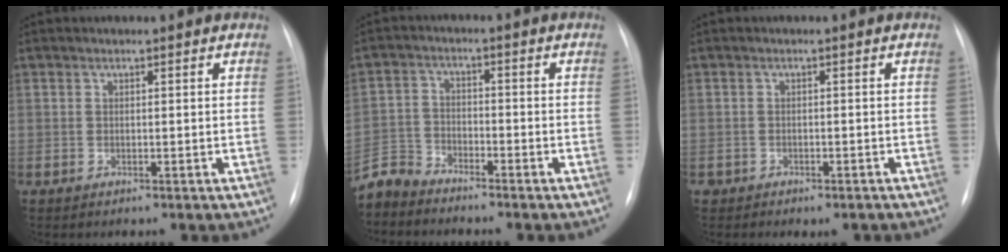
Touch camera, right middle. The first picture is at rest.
{"total": 4.9, "force": [-4.8, 1.0, -0.4], "torque": [0.008, -0.004, -0.099]}
{"total": 2.7, "force": [-2.1, 1.5, 0.5], "torque": [-0.007, 0.006, -0.025]}